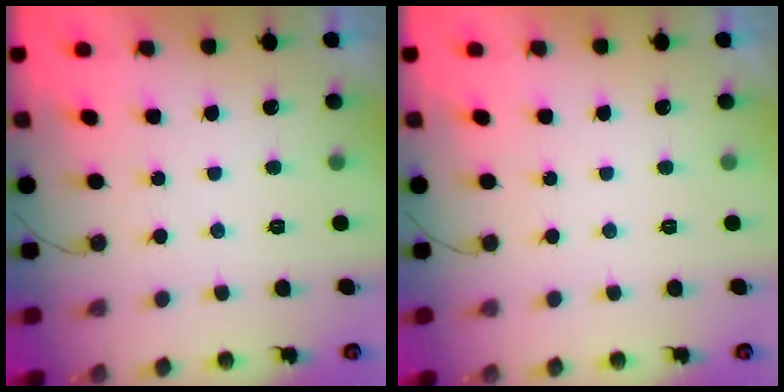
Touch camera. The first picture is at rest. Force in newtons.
{"total": 0.0}